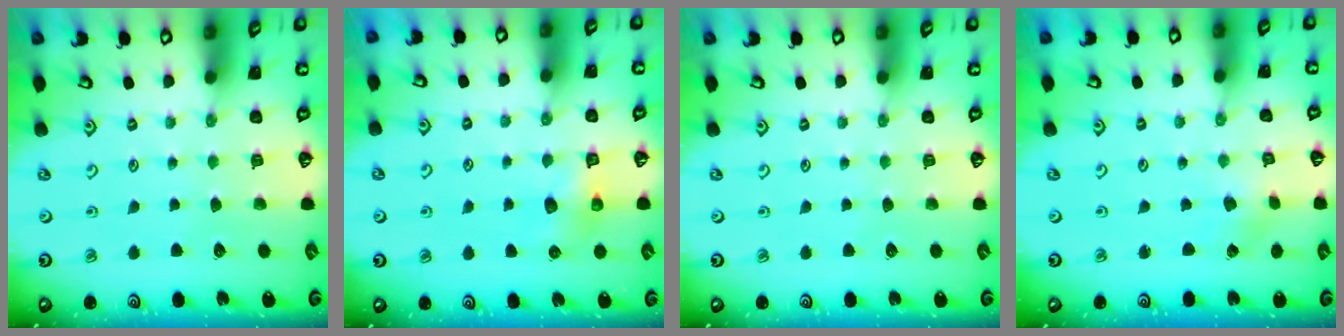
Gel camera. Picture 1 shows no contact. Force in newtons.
{"total": 6.3, "press": 6.3, "slide": 0.4}
{"total": 0.0}
{"total": 0.6, "press": 0.6, "slide": 0.2}